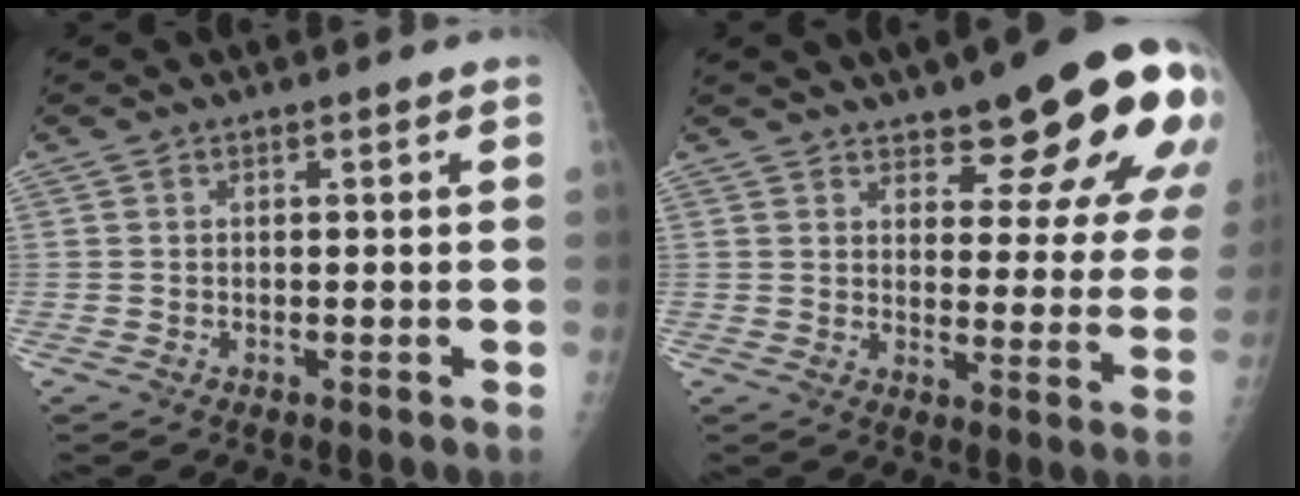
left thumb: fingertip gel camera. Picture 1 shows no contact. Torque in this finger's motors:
{"motor_torque": [0.33, 0.80, 0.29, -0.39, 0.10]}